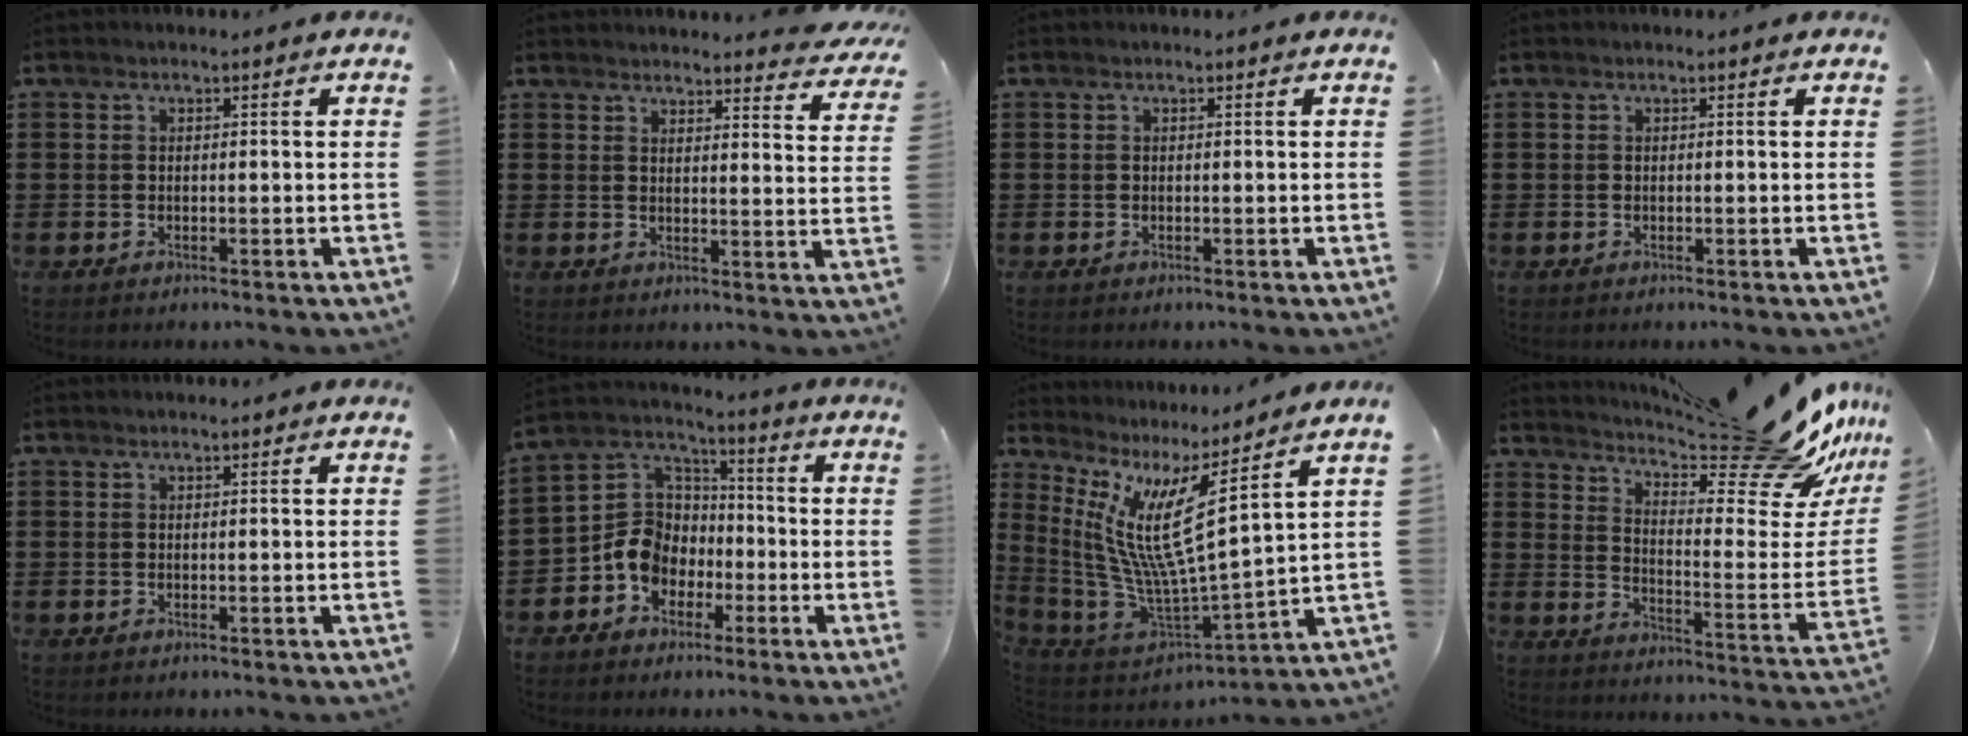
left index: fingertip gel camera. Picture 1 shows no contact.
{"total": 3.4, "force": [3.4, -0.2, 0.6], "torque": [-0.019, -0.019, 0.059]}
{"total": 0.0}
{"total": 0.0}
{"total": 0.0}
{"total": 8.9, "force": [-3.3, 7.6, 3.2], "torque": [-0.105, 0.013, -0.069]}
{"total": 10.7, "force": [4.5, 1.2, 9.6], "torque": [-0.231, -0.066, 0.064]}
{"total": 15.4, "force": [12.8, 2.7, 8.1], "torque": [-0.115, -0.110, 0.208]}